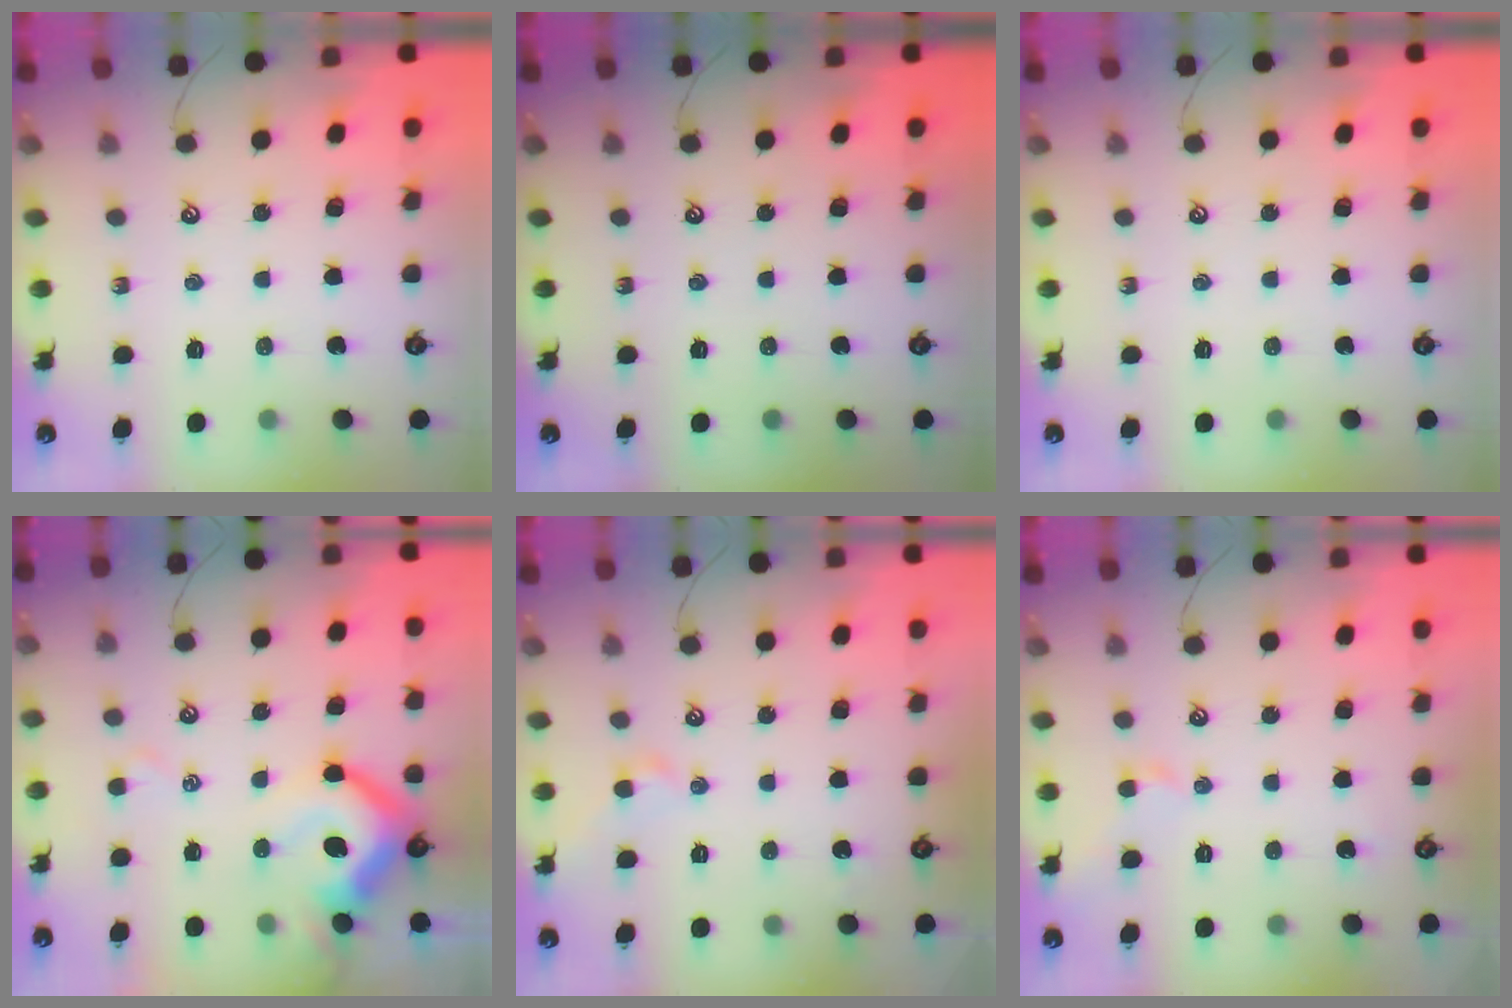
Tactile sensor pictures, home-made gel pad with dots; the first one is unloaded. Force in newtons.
{"total": 0.0}
{"total": 0.0}
{"total": 11.2, "press": 11.0, "slide": 1.8}
{"total": 1.9, "press": 1.9, "slide": 0.5}
{"total": 1.4, "press": 1.3, "slide": 0.3}